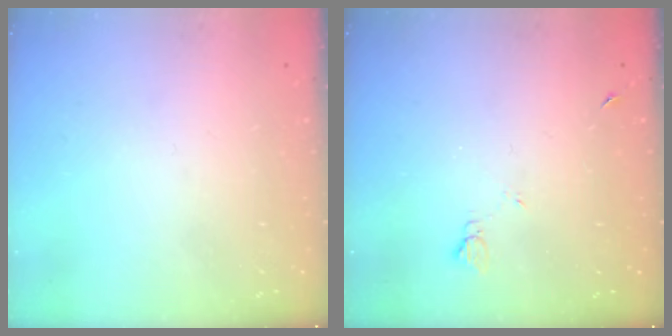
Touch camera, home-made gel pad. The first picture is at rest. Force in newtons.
{"total": 3.2, "press": 3.1, "slide": 0.5}